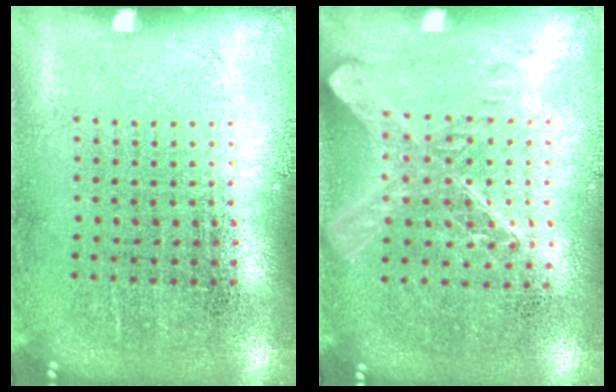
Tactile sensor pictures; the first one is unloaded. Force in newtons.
{"total": 1.5, "press": 1.3, "slide": 0.7}